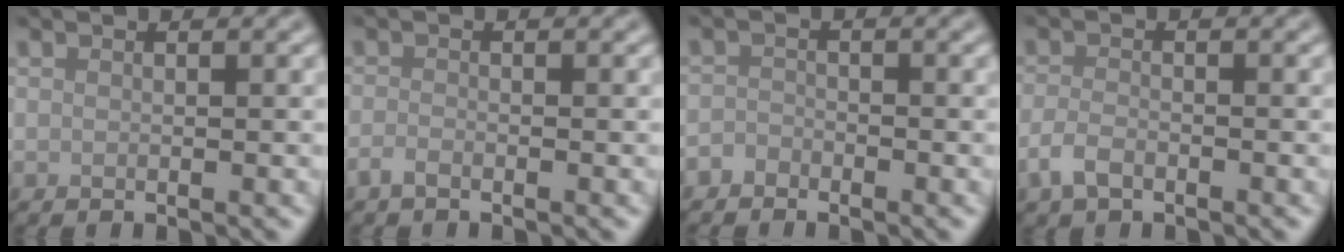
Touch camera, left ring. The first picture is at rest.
{"total": 1.0, "force": [-0.8, 0.3, 0.6], "torque": [-0.015, -0.001, -0.017]}
{"total": 1.2, "force": [-1.0, 0.7, 0.1], "torque": [0.002, 0.003, -0.024]}
{"total": 2.1, "force": [-1.3, 1.1, 1.3], "torque": [-0.029, -0.001, -0.032]}